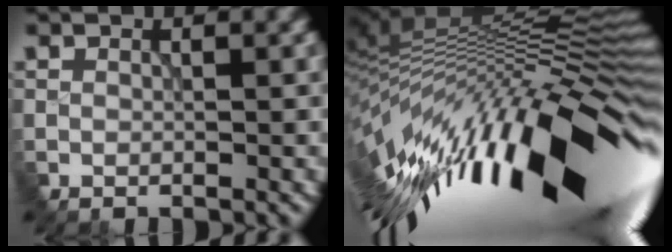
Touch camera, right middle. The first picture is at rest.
{"total": 17.8, "force": [-2.9, 5.9, 16.5], "torque": [-0.279, -0.005, -0.054]}